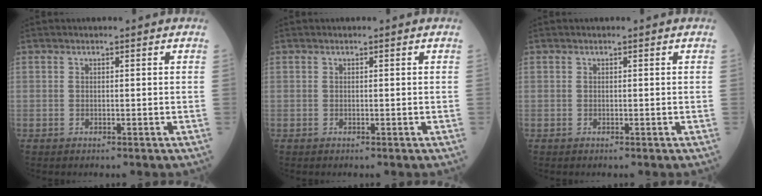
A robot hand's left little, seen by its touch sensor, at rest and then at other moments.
{"total": 0.0}
{"total": 0.0}